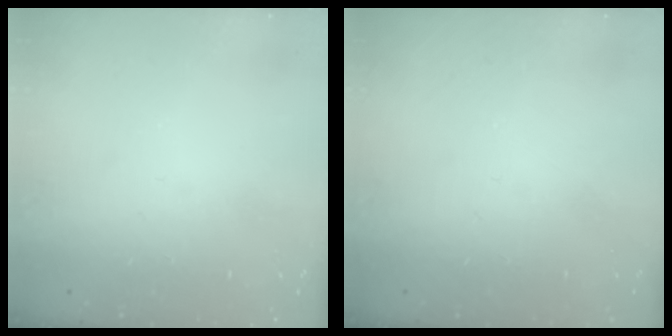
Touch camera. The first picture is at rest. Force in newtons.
{"total": 0.0}